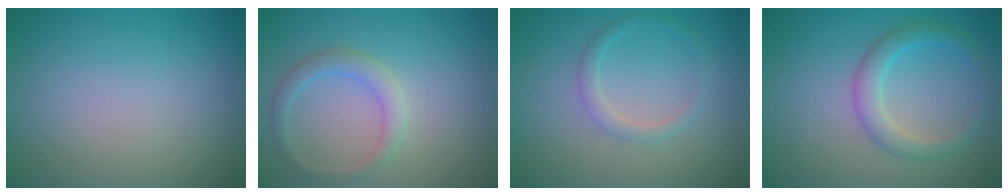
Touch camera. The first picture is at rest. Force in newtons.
{"total": 2.2, "press": 2.2, "slide": 0.2}
{"total": 1.6, "press": 1.6, "slide": 0.1}
{"total": 2.8, "press": 2.8, "slide": 0.0}